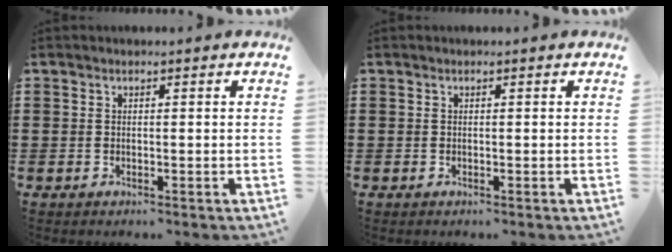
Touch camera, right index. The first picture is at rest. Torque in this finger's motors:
{"motor_torque": [-0.01, 0.01, 0.00, 0.00]}